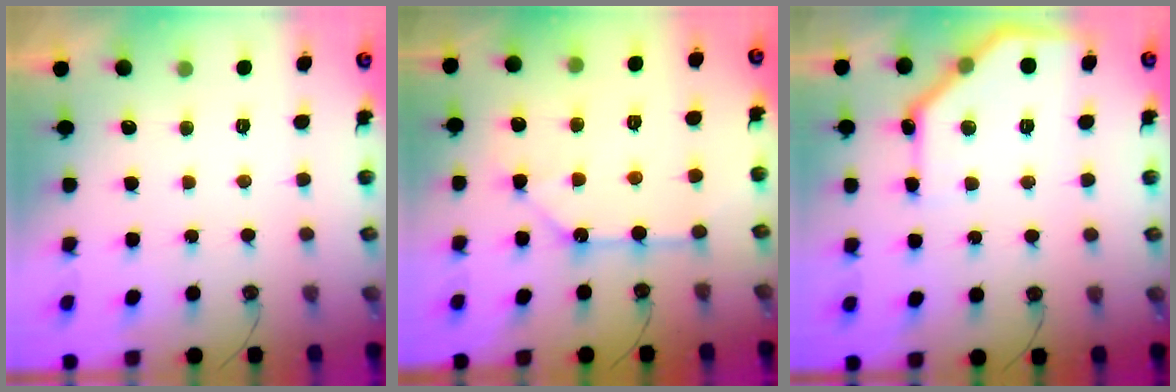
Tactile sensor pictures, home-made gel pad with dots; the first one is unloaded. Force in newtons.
{"total": 10.8, "press": 10.7, "slide": 1.0}
{"total": 10.5, "press": 10.5, "slide": 0.3}